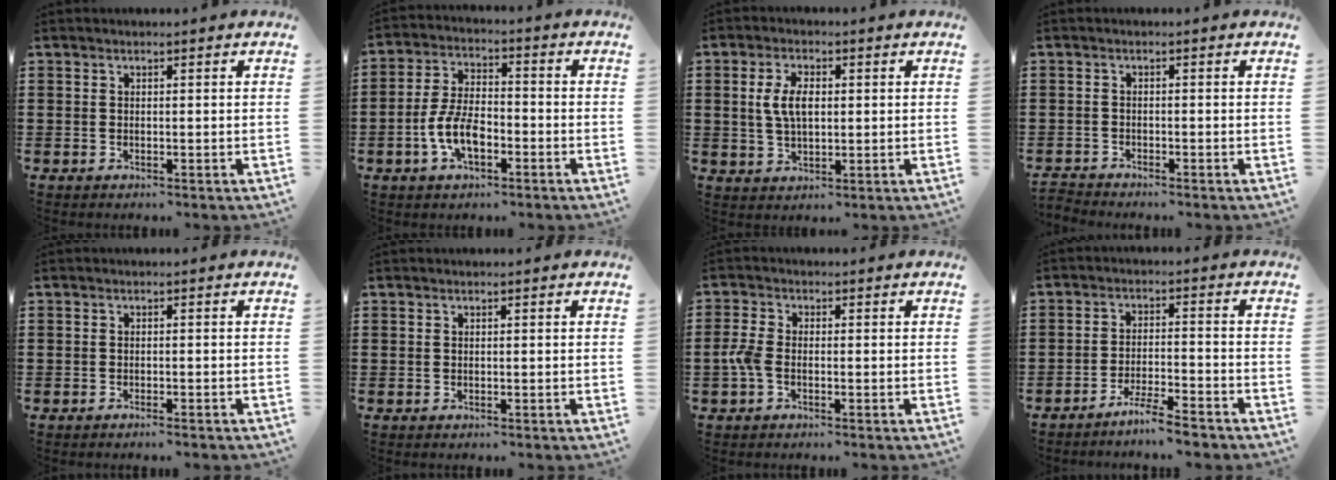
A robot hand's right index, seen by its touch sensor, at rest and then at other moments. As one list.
[{"total": 7.5, "force": [-2.7, 3.8, 5.8], "torque": [-0.140, 0.001, -0.059]}, {"total": 5.4, "force": [0.7, 2.7, 4.7], "torque": [-0.102, 0.008, 0.008]}, {"total": 1.6, "force": [-1.5, 0.0, -0.2], "torque": [0.001, 0.003, -0.034]}, {"total": 0.8, "force": [-0.8, -0.1, 0.2], "torque": [-0.005, 0.000, -0.016]}, {"total": 0.0}, {"total": 2.9, "force": [-1.0, 1.3, 2.4], "torque": [-0.066, -0.004, -0.025]}, {"total": 4.9, "force": [-4.5, -0.1, 1.9], "torque": [-0.040, -0.005, -0.088]}]